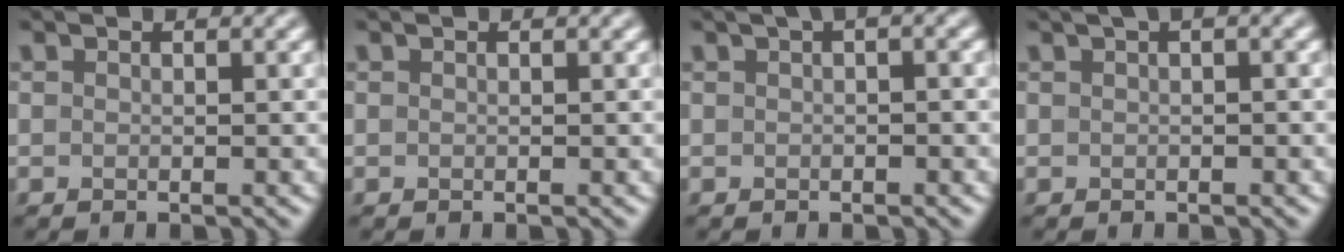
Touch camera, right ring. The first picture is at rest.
{"total": 0.0}
{"total": 1.7, "force": [0.5, 0.4, 1.6], "torque": [-0.021, 0.006, 0.006]}
{"total": 1.9, "force": [0.8, 0.5, 1.6], "torque": [-0.023, 0.004, 0.010]}